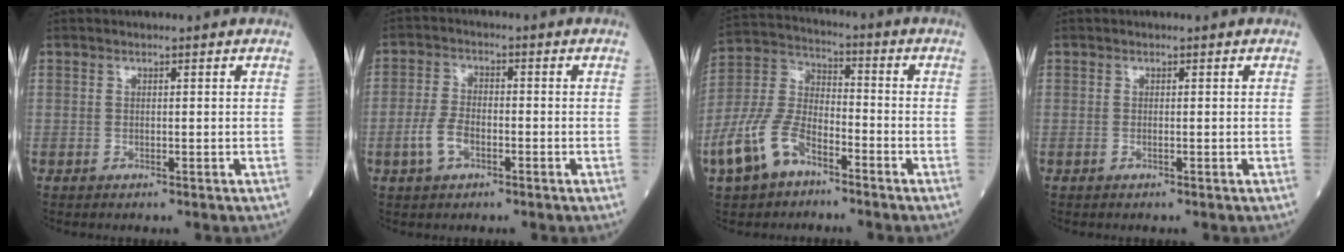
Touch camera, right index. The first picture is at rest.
{"total": 4.7, "force": [-1.8, 2.4, 3.5], "torque": [-0.082, 0.005, -0.036]}
{"total": 11.2, "force": [-6.3, 5.7, 7.3], "torque": [-0.182, 0.006, -0.126]}
{"total": 0.0}